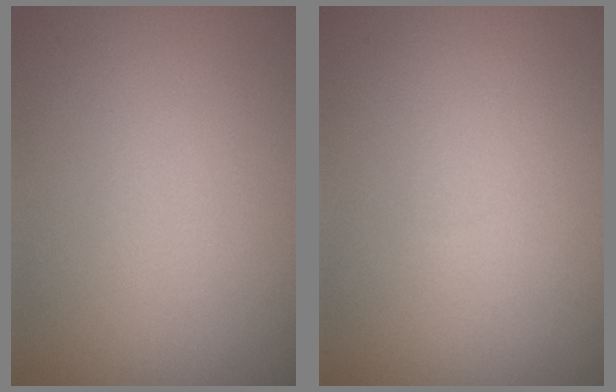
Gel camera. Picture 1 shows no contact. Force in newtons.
{"total": 0.0}